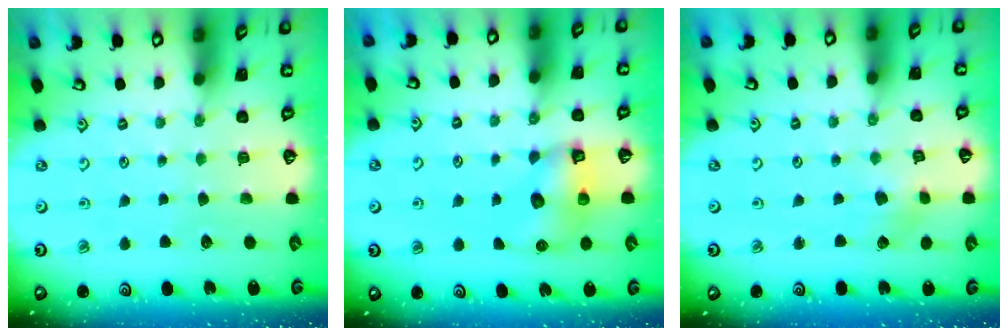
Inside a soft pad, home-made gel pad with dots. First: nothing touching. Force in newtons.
{"total": 8.0, "press": 8.0, "slide": 0.4}
{"total": 3.8, "press": 3.8, "slide": 0.4}